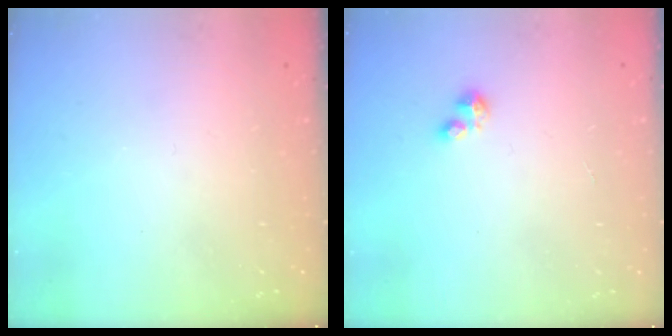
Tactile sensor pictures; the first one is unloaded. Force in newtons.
{"total": 2.0, "press": 2.0, "slide": 0.2}